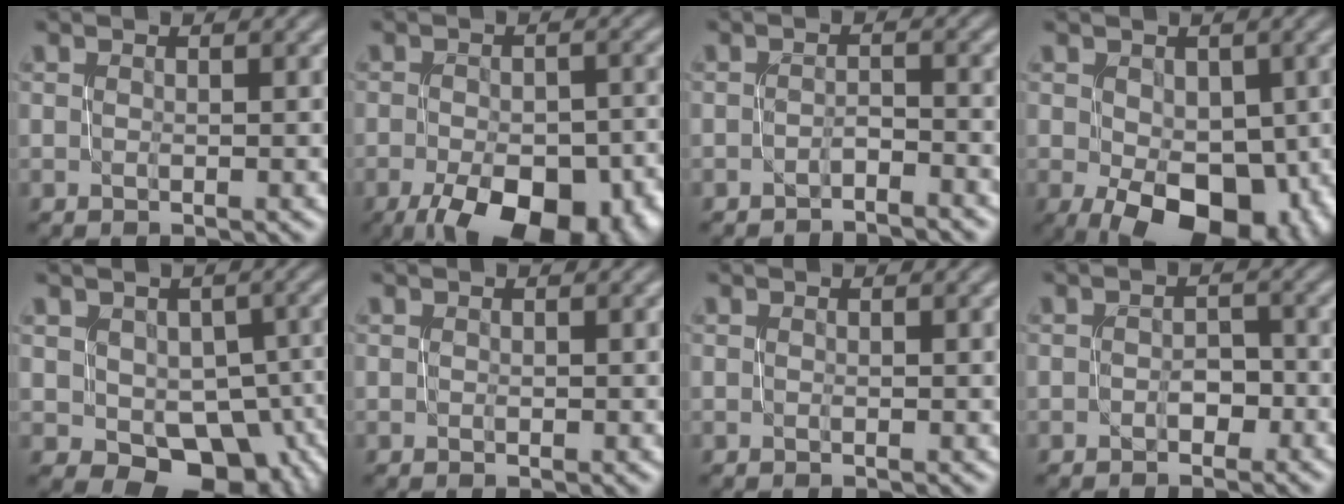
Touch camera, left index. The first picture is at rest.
{"total": 13.5, "force": [-7.1, 7.0, 9.1], "torque": [-0.115, -0.028, -0.099]}
{"total": 1.3, "force": [-1.3, 0.0, 0.2], "torque": [0.001, 0.005, -0.025]}
{"total": 11.4, "force": [-3.7, 7.1, 8.1], "torque": [-0.124, -0.038, -0.044]}
{"total": 8.9, "force": [-2.3, 6.5, 5.7], "torque": [-0.075, -0.027, -0.015]}
{"total": 0.0}
{"total": 0.0}
{"total": 1.4, "force": [-0.9, 0.8, 0.7], "torque": [-0.008, 0.006, -0.014]}